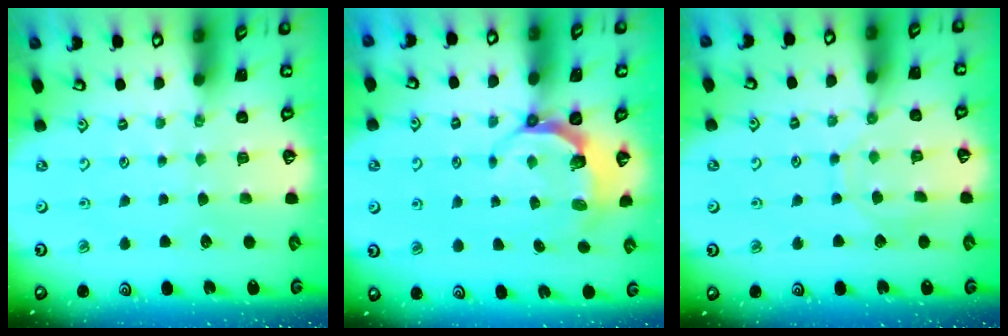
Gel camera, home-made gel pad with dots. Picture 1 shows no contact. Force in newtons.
{"total": 5.6, "press": 4.4, "slide": 3.4}
{"total": 8.9, "press": 8.9, "slide": 0.6}